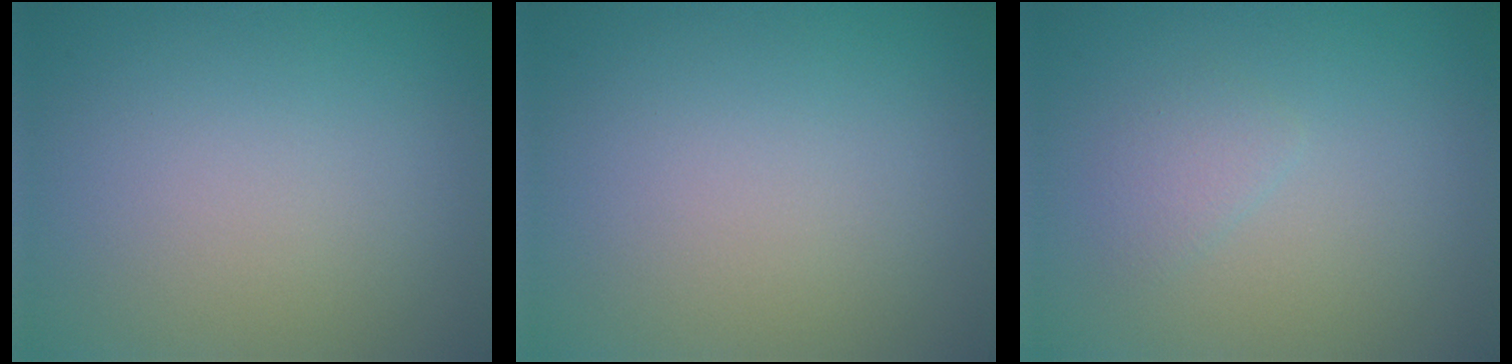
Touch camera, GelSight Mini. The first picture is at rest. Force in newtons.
{"total": 0.0}
{"total": 1.3, "press": 1.3, "slide": 0.1}